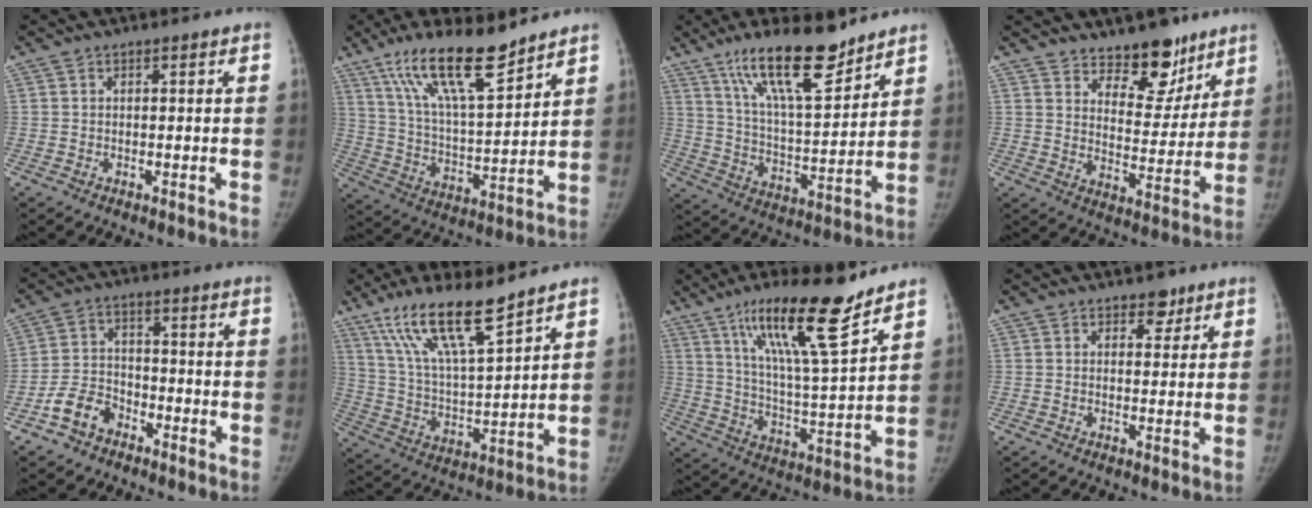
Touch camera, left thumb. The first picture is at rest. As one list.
[{"total": 16.8, "force": [12.0, 4.1, 11.0], "torque": [-0.176, -0.065, 0.226]}, {"total": 17.3, "force": [12.4, 4.6, 11.2], "torque": [-0.165, -0.074, 0.223]}, {"total": 12.0, "force": [9.1, 5.9, 5.3], "torque": [-0.031, -0.066, 0.146]}, {"total": 7.0, "force": [-4.3, 4.9, 2.8], "torque": [-0.044, 0.030, -0.083]}, {"total": 16.2, "force": [11.6, 3.2, 11.0], "torque": [-0.189, -0.060, 0.227]}, {"total": 18.4, "force": [12.7, 2.5, 13.1], "torque": [-0.203, -0.071, 0.218]}, {"total": 3.2, "force": [2.2, 2.0, 1.3], "torque": [0.006, -0.012, 0.030]}]